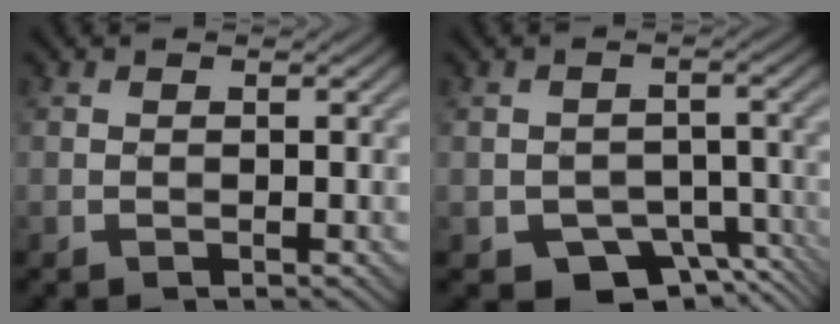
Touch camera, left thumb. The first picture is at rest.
{"total": 7.5, "force": [-4.3, 4.6, 4.1], "torque": [-0.060, -0.017, -0.068]}